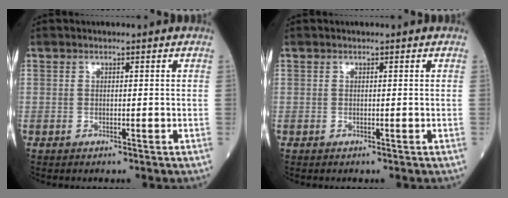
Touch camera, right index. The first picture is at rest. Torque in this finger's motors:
{"motor_torque": [0.00, 0.00, 0.00, 0.00]}